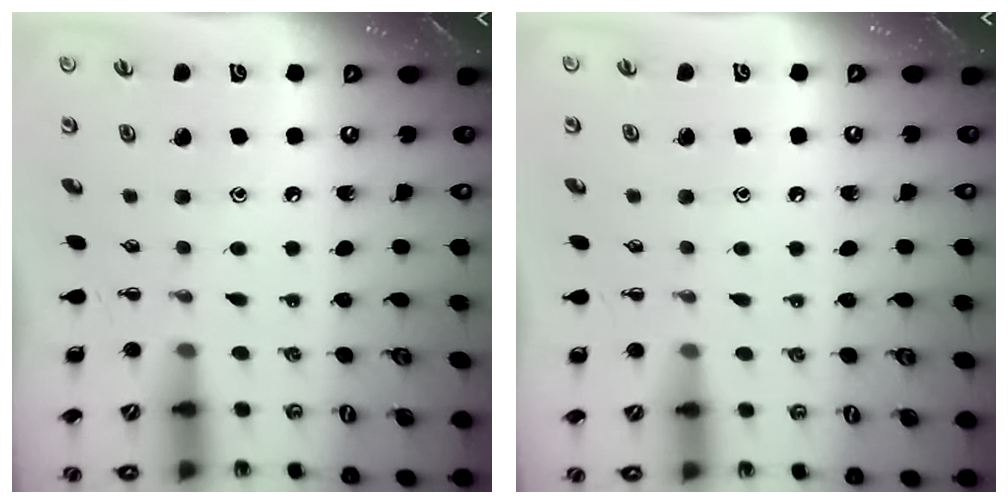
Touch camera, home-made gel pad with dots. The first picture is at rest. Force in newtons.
{"total": 3.0, "press": 2.8, "slide": 1.1}